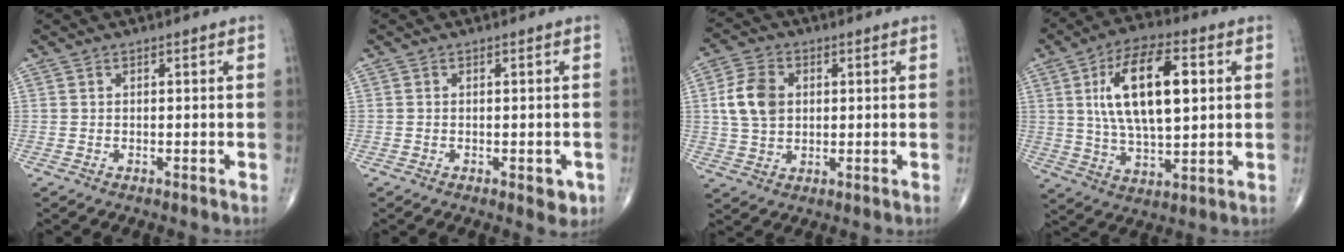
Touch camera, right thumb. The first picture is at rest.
{"total": 2.8, "force": [-1.0, 1.4, 2.2], "torque": [-0.015, 0.000, -0.010]}
{"total": 8.5, "force": [1.4, 6.2, 5.7], "torque": [-0.102, 0.003, 0.026]}
{"total": 17.3, "force": [3.8, 7.7, 15.0], "torque": [-0.250, -0.001, 0.068]}